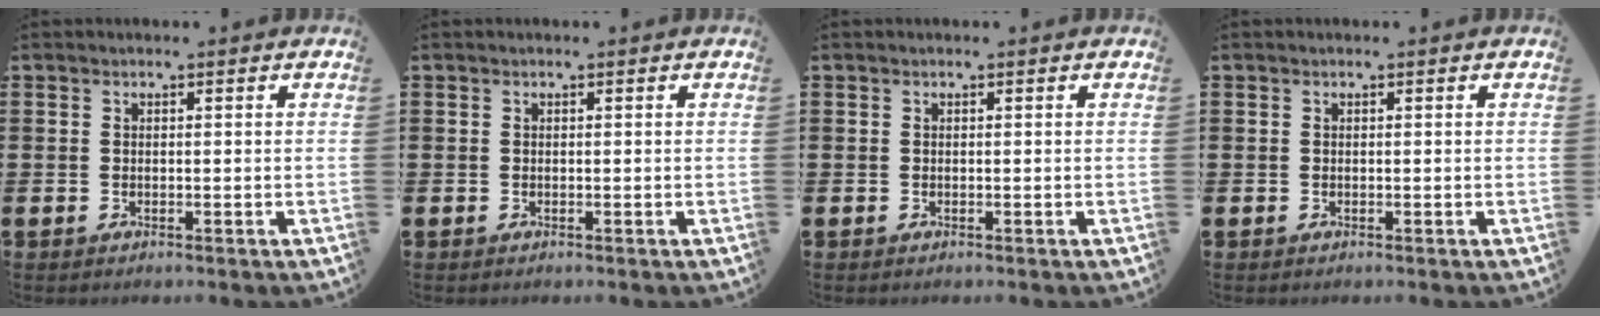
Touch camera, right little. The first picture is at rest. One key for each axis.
{"total": 0.0}
{"total": 0.0}
{"total": 0.0}